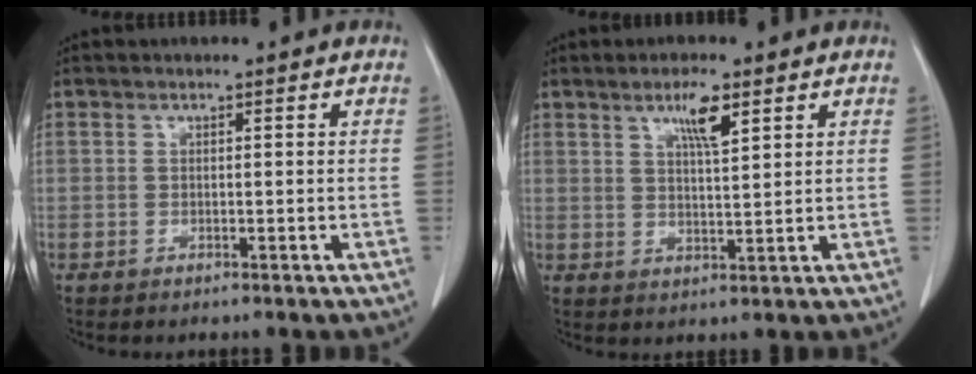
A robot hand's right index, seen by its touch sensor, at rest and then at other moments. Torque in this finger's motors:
{"motor_torque": [0.18, 0.24, 0.10, 0.05]}